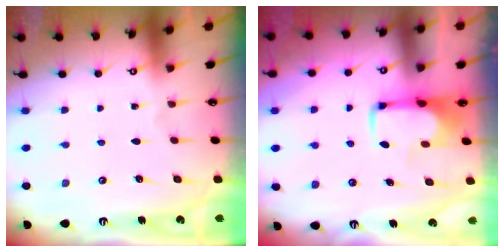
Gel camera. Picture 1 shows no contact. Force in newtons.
{"total": 1.9, "press": 1.8, "slide": 0.5}